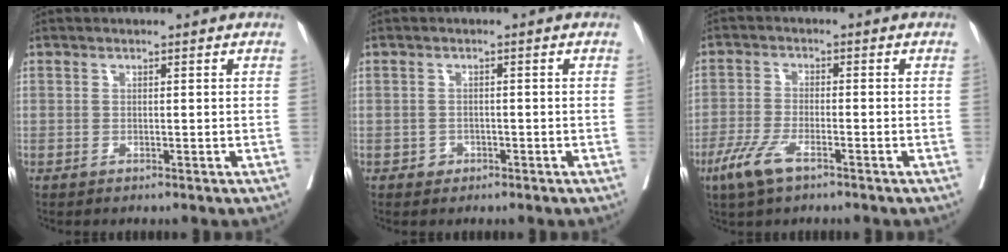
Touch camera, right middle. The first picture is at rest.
{"total": 1.3, "force": [-0.7, 1.1, 0.2], "torque": [-0.001, 0.005, -0.010]}
{"total": 5.7, "force": [-3.5, 1.5, 4.2], "torque": [-0.097, -0.009, -0.065]}